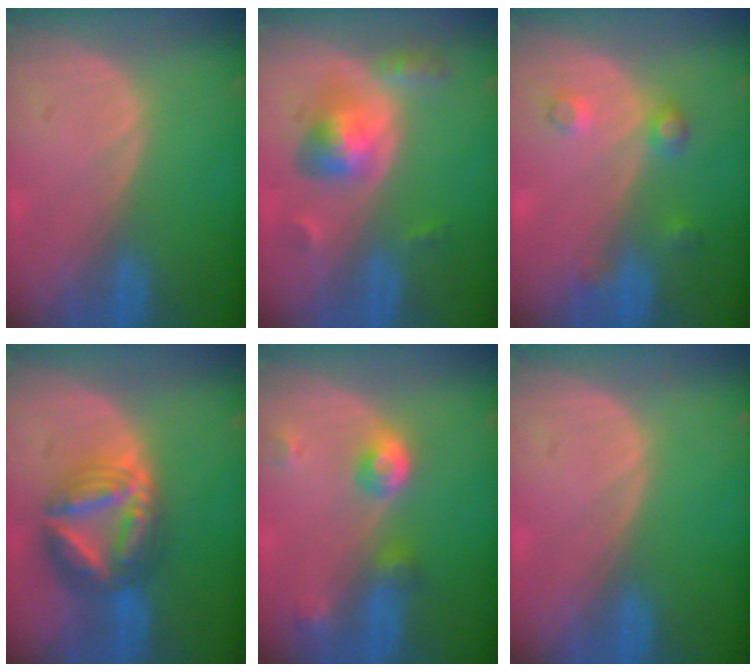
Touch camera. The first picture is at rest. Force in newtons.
{"total": 5.9, "press": 5.5, "slide": 2.1}
{"total": 3.5, "press": 3.3, "slide": 1.2}
{"total": 8.5, "press": 8.5, "slide": 0.7}
{"total": 4.8, "press": 4.4, "slide": 2.0}
{"total": 0.0}